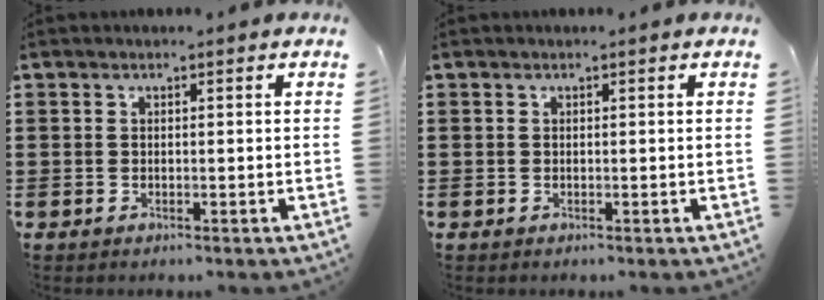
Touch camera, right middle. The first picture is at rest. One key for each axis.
{"total": 0.0}